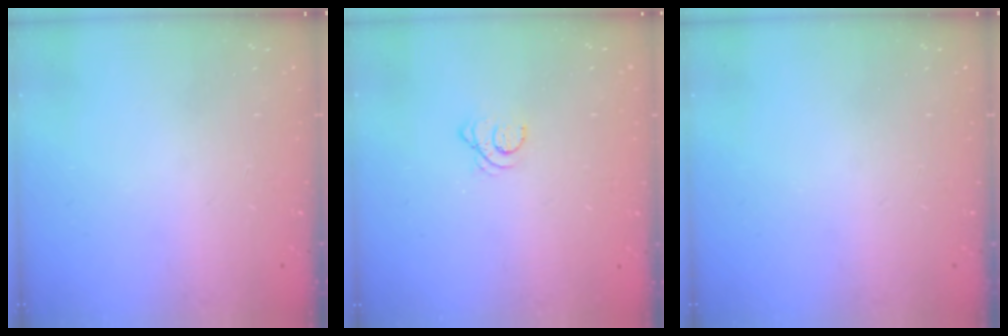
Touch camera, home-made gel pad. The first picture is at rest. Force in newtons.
{"total": 2.4, "press": 2.4, "slide": 0.3}
{"total": 0.0}